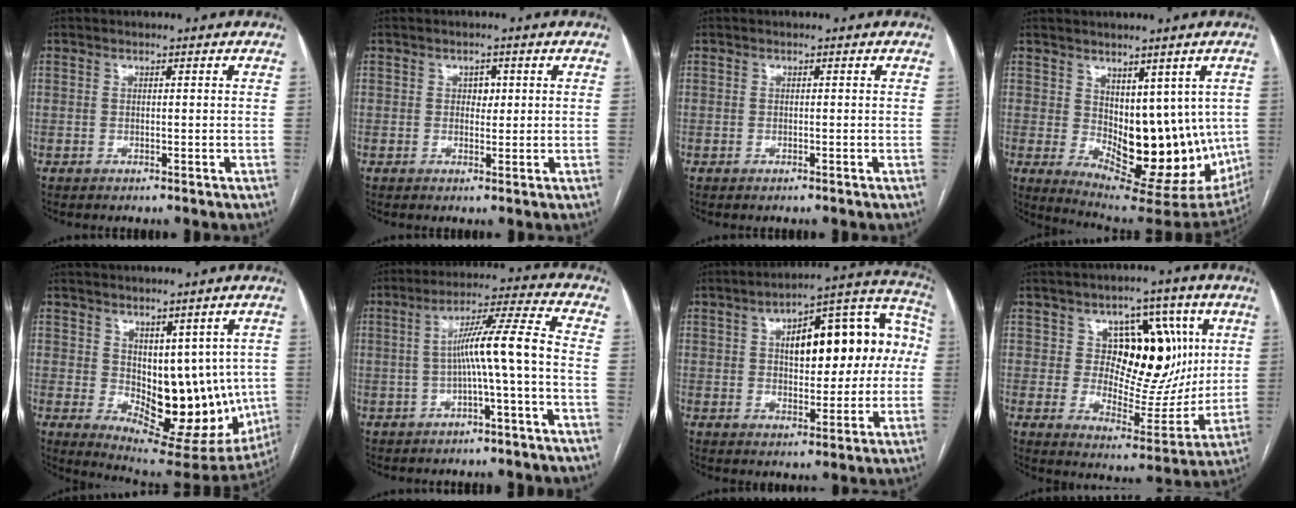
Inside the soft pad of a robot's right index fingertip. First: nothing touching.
{"total": 1.8, "force": [0.4, 1.3, 1.2], "torque": [-0.013, 0.003, 0.007]}
{"total": 0.0}
{"total": 15.3, "force": [-0.4, 7.9, 13.2], "torque": [-0.178, -0.015, 0.018]}
{"total": 15.1, "force": [-0.6, 8.3, 12.6], "torque": [-0.162, -0.011, 0.017]}
{"total": 8.7, "force": [-1.6, -0.8, 8.5], "torque": [-0.144, 0.027, -0.022]}
{"total": 18.3, "force": [2.3, 7.3, 16.6], "torque": [-0.225, 0.055, 0.039]}
{"total": 14.5, "force": [4.1, 8.4, 11.0], "torque": [-0.139, 0.025, 0.077]}